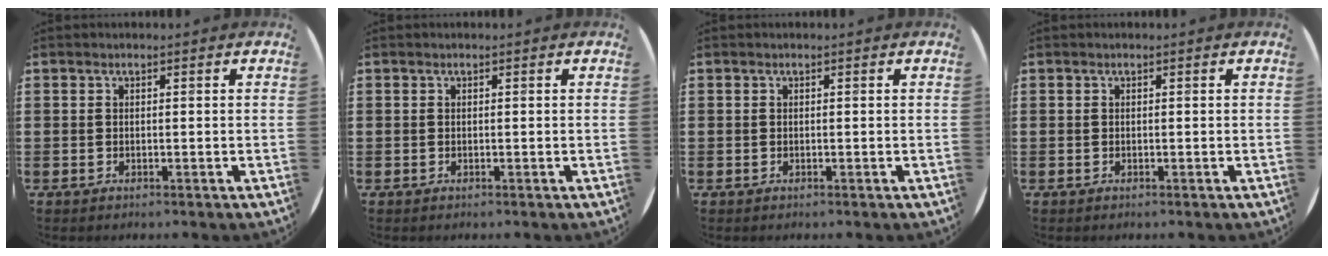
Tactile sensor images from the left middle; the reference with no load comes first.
{"total": 0.0}
{"total": 0.0}
{"total": 0.0}